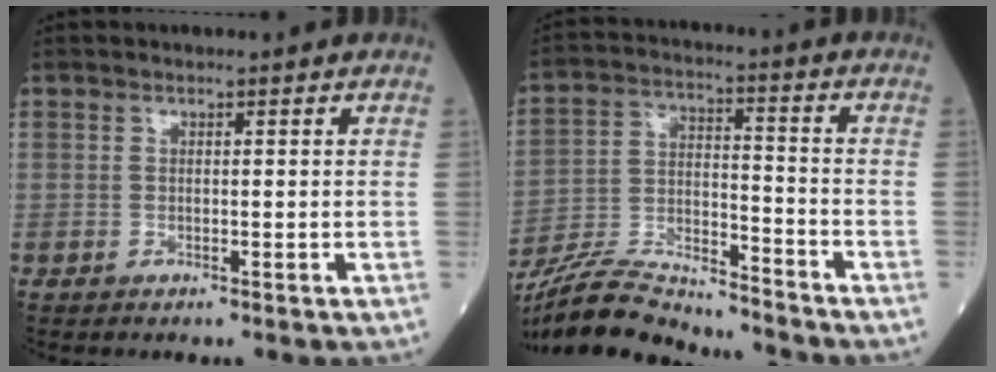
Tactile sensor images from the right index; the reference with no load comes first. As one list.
[{"total": 17.6, "force": [-16.3, 2.7, 6.1], "torque": [-0.136, -0.002, -0.288]}]